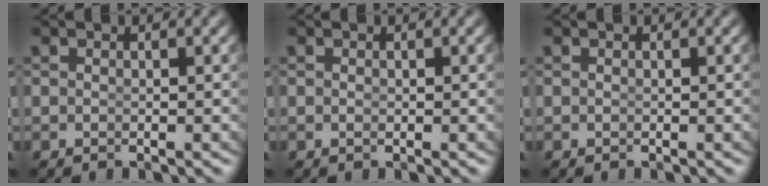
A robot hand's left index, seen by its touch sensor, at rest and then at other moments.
{"total": 0.0}
{"total": 0.0}